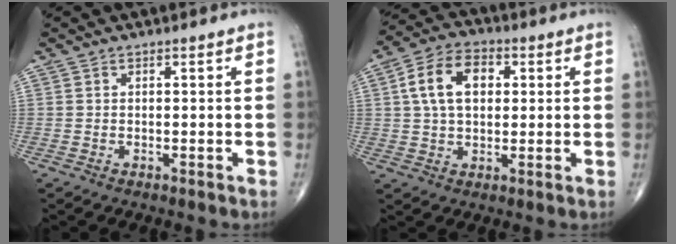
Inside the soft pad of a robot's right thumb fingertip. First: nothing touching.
{"total": 11.0, "force": [2.3, 7.2, 8.1], "torque": [-0.130, 0.015, 0.036]}